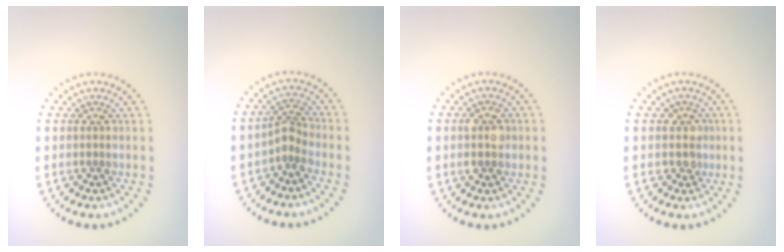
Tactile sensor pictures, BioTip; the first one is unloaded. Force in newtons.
{"total": 1.9, "press": 1.4, "slide": 1.3}
{"total": 2.8, "press": 2.8, "slide": 0.2}
{"total": 1.8, "press": 1.6, "slide": 0.9}